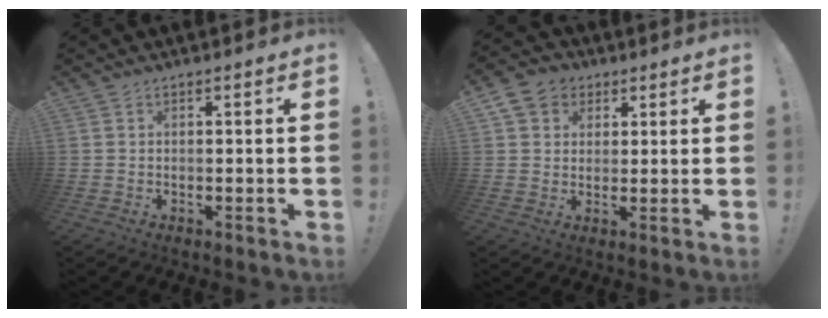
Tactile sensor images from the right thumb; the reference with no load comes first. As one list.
[{"total": 7.8, "force": [3.4, 6.6, 2.4], "torque": [-0.036, -0.011, 0.070]}]